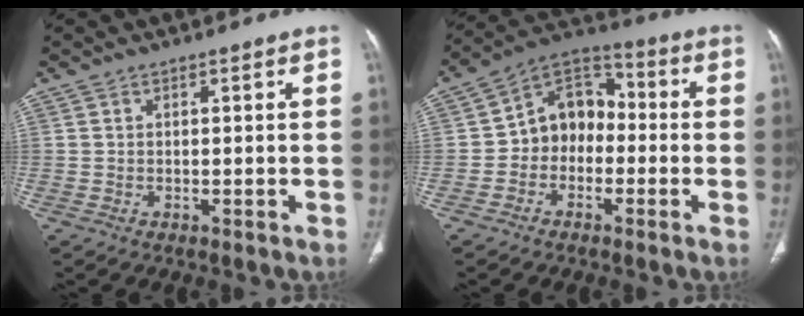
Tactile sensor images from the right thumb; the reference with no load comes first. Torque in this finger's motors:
{"motor_torque": [-0.35, 0.39, 0.57, 0.08, 0.20]}